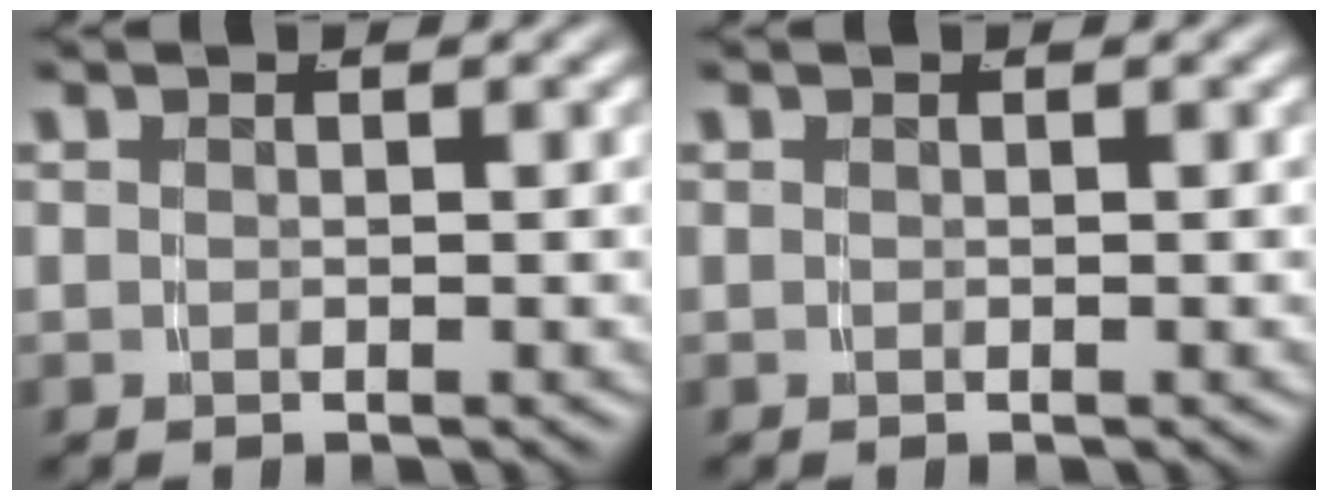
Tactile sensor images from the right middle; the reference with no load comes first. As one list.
[{"total": 0.0}]